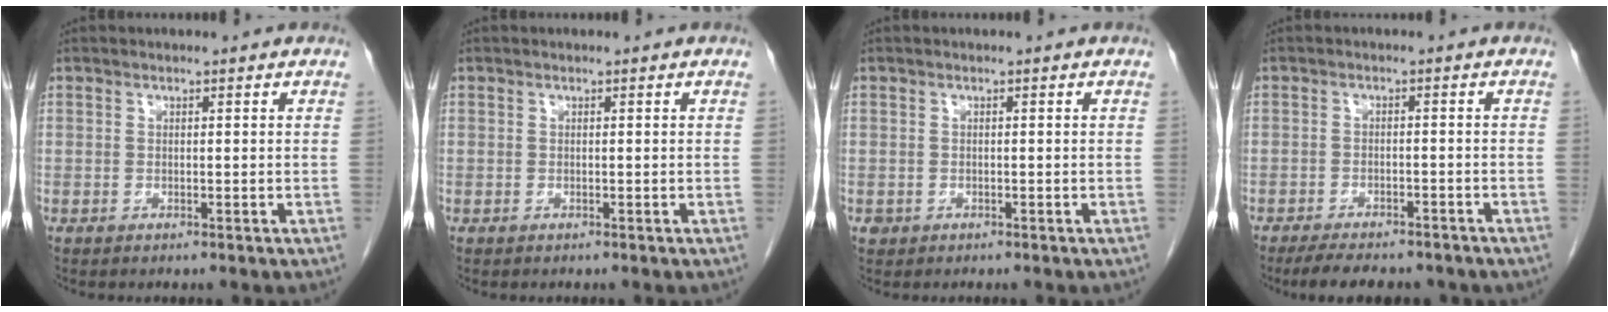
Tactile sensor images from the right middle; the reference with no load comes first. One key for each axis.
{"total": 0.0}
{"total": 0.6, "fx": -0.3, "fy": 0.5, "fz": 0.1, "tx": -0.003, "ty": 0.004, "tz": -0.004}
{"total": 9.8, "fx": -8.2, "fy": 2.9, "fz": 4.3, "tx": -0.061, "ty": -0.003, "tz": -0.110}